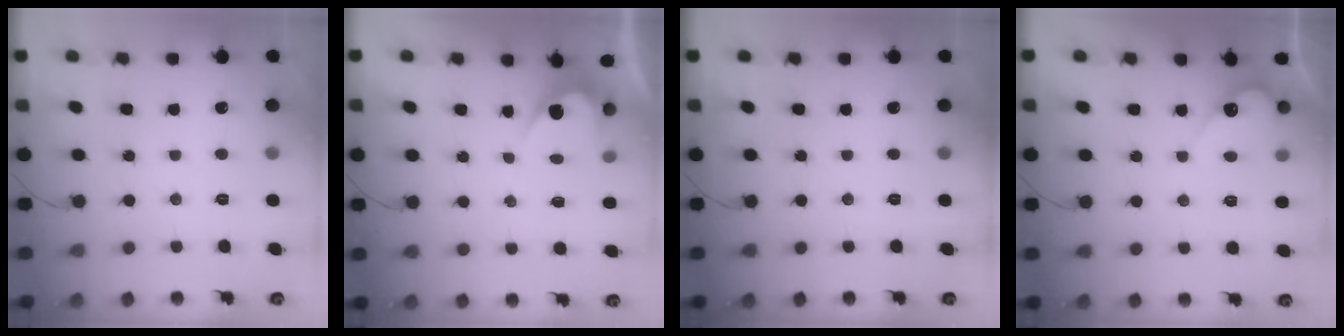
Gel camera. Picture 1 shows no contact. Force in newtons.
{"total": 3.0, "press": 3.0, "slide": 0.2}
{"total": 0.0}
{"total": 5.7, "press": 5.7, "slide": 0.6}